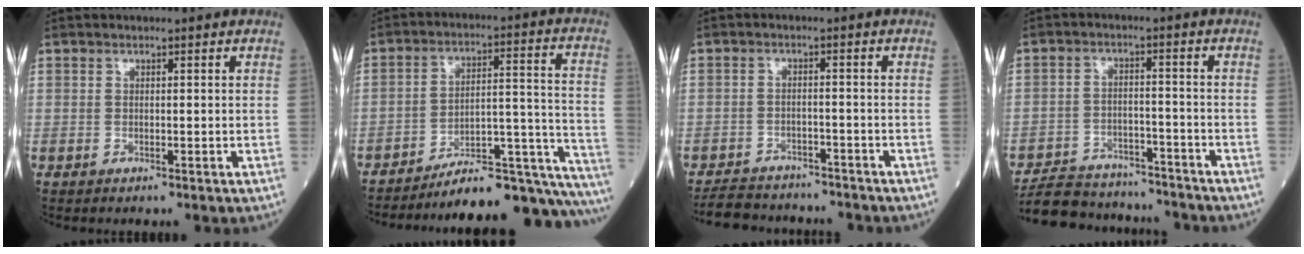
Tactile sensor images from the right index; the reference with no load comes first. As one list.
[{"total": 23.1, "force": [-21.5, 1.5, 8.4], "torque": [-0.039, 0.038, -0.295]}, {"total": 9.2, "force": [-8.4, 3.0, 2.0], "torque": [-0.031, 0.006, -0.121]}, {"total": 13.8, "force": [-12.9, 3.9, 2.8], "torque": [-0.053, 0.019, -0.192]}]